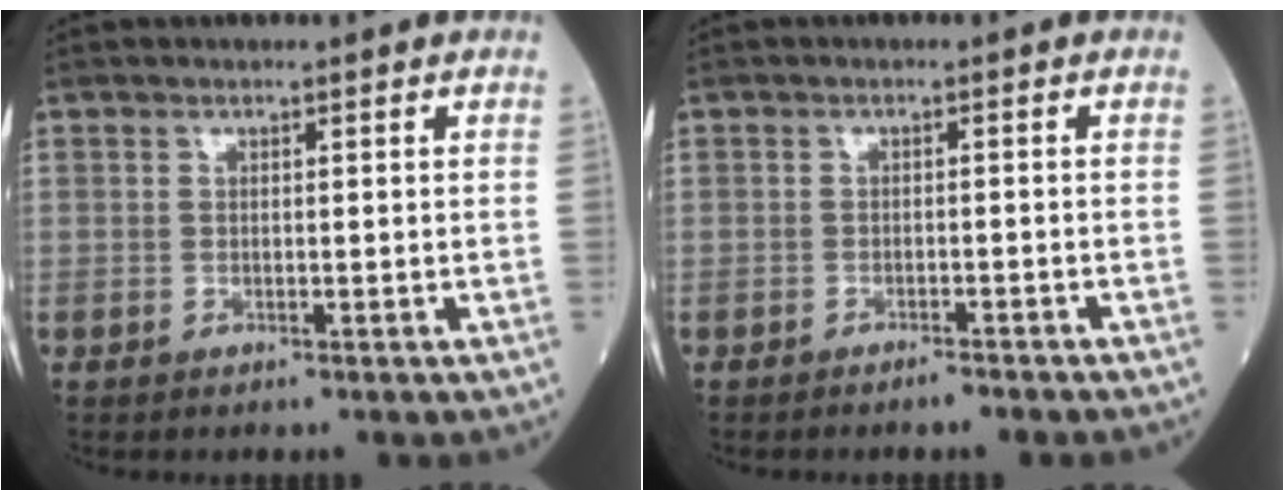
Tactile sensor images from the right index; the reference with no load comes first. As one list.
[{"total": 2.1, "force": [-1.9, 0.2, 1.0], "torque": [-0.016, -0.002, -0.023]}]